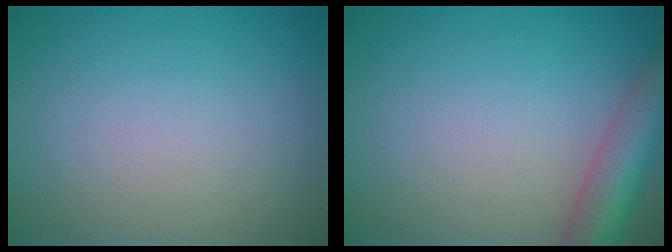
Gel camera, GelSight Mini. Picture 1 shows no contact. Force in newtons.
{"total": 6.0, "press": 6.0, "slide": 0.3}